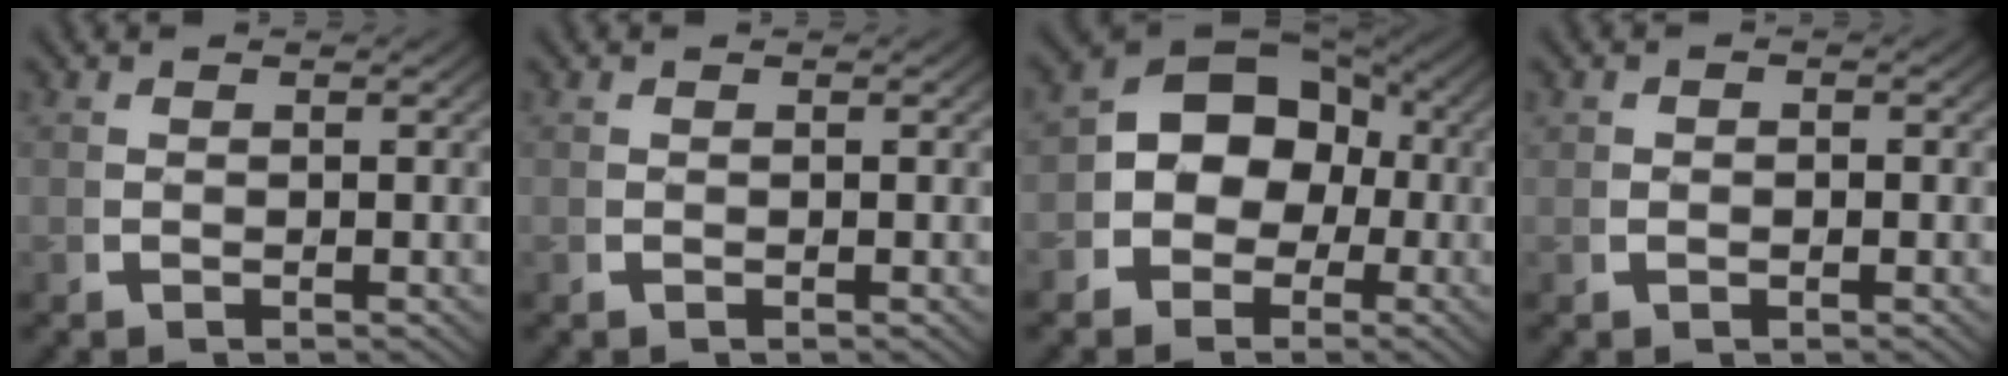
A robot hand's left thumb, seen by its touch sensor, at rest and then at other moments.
{"total": 0.0}
{"total": 9.9, "force": [-0.3, 7.9, 6.0], "torque": [-0.109, -0.020, -0.004]}
{"total": 0.7, "force": [-0.1, 0.7, 0.3], "torque": [-0.010, -0.005, -0.003]}